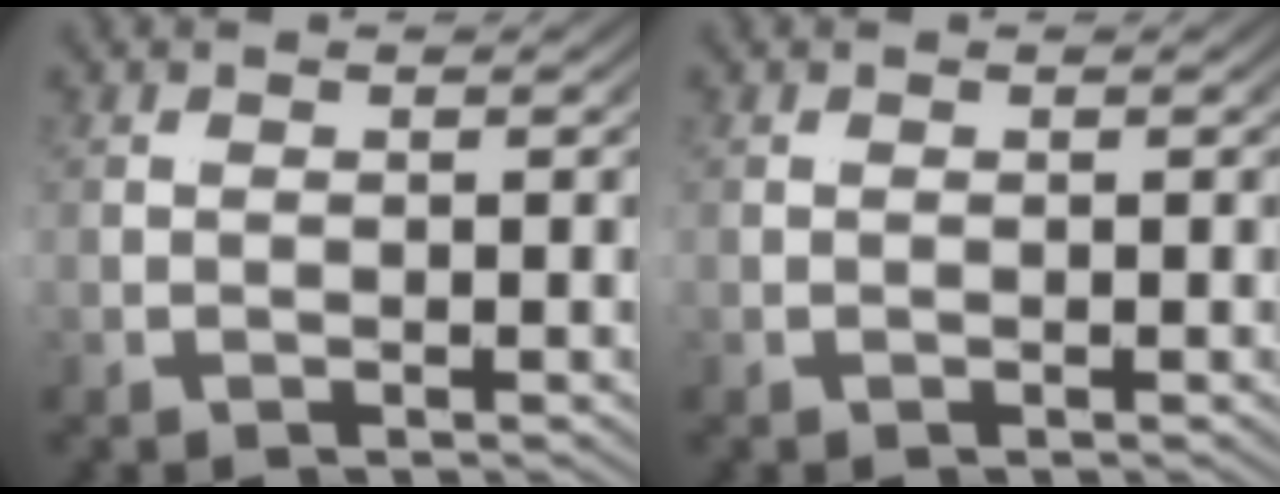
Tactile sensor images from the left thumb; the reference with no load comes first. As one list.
[{"total": 0.0}]